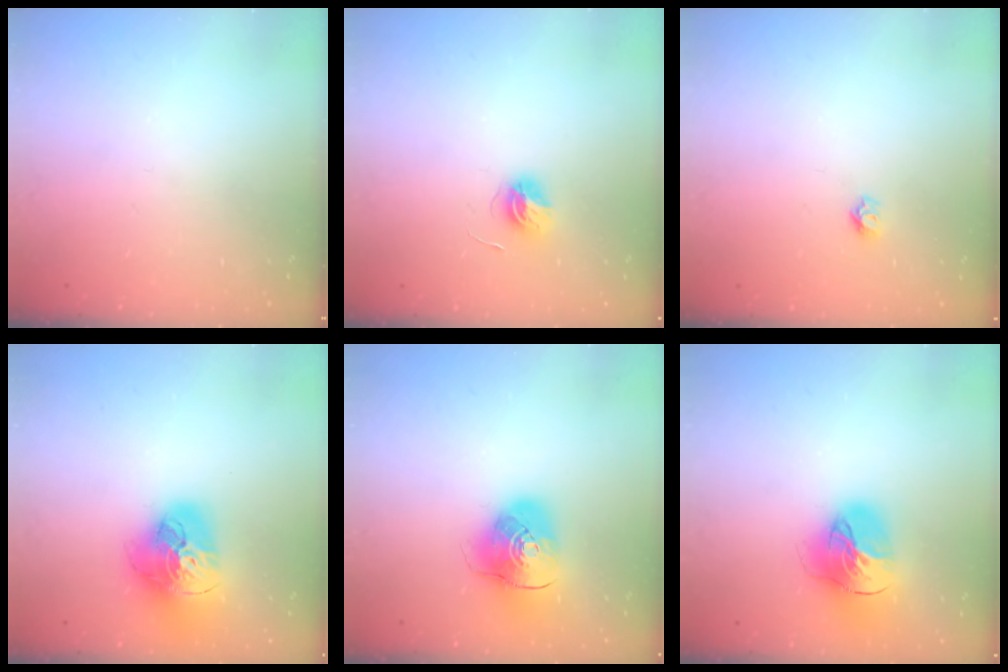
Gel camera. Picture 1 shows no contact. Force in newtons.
{"total": 5.6, "press": 5.6, "slide": 0.6}
{"total": 4.4, "press": 4.4, "slide": 0.4}
{"total": 21.0, "press": 20.9, "slide": 2.1}
{"total": 10.9, "press": 10.7, "slide": 1.8}
{"total": 20.1, "press": 20.0, "slide": 2.1}